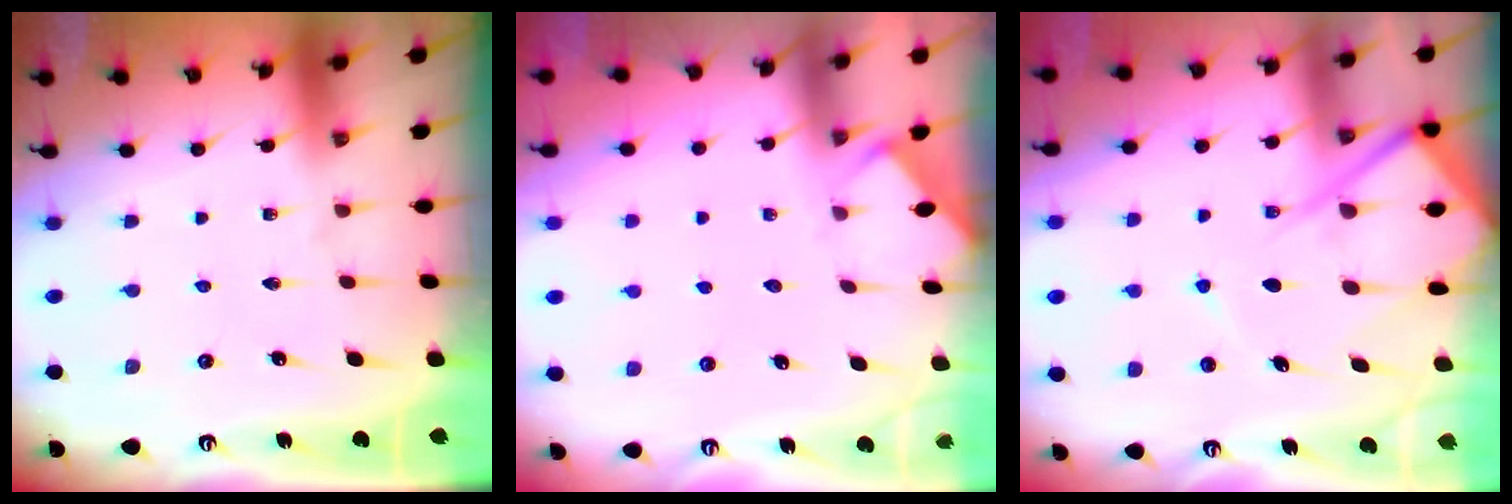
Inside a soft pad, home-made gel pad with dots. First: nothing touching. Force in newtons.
{"total": 1.7, "press": 1.7, "slide": 0.3}
{"total": 13.2, "press": 13.2, "slide": 1.4}